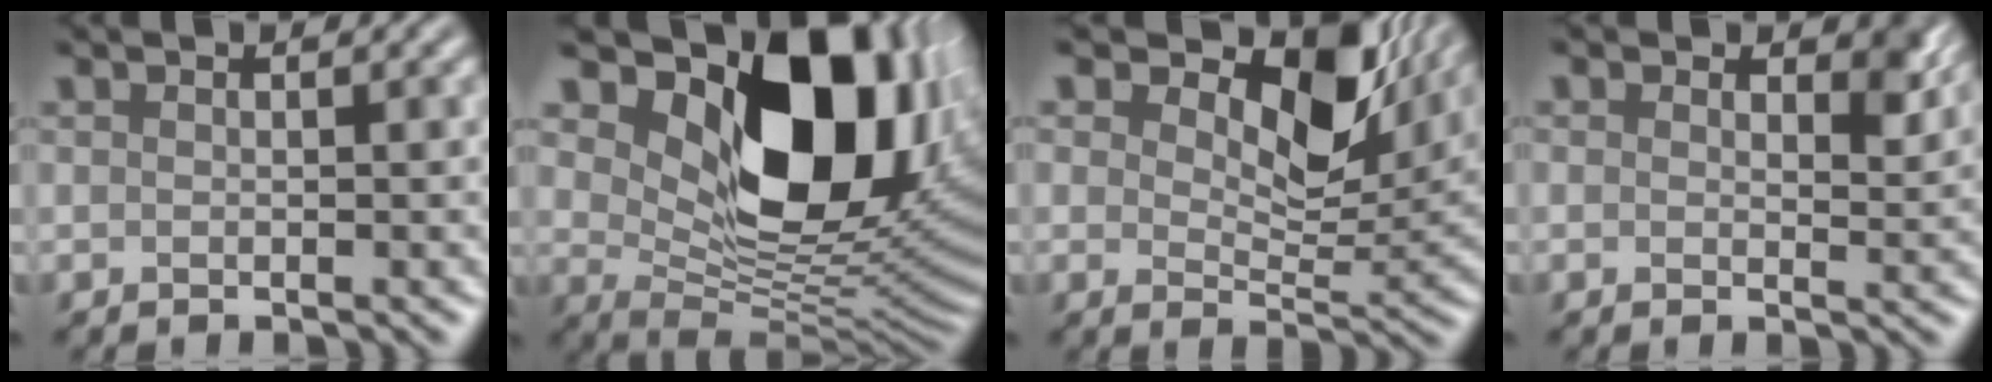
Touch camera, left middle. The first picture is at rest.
{"total": 14.2, "force": [5.4, 8.1, 10.3], "torque": [-0.137, -0.012, 0.099]}
{"total": 10.1, "force": [5.2, 5.3, 6.9], "torque": [-0.108, -0.003, 0.083]}
{"total": 2.4, "force": [1.3, 1.4, 1.5], "torque": [-0.022, -0.007, 0.017]}